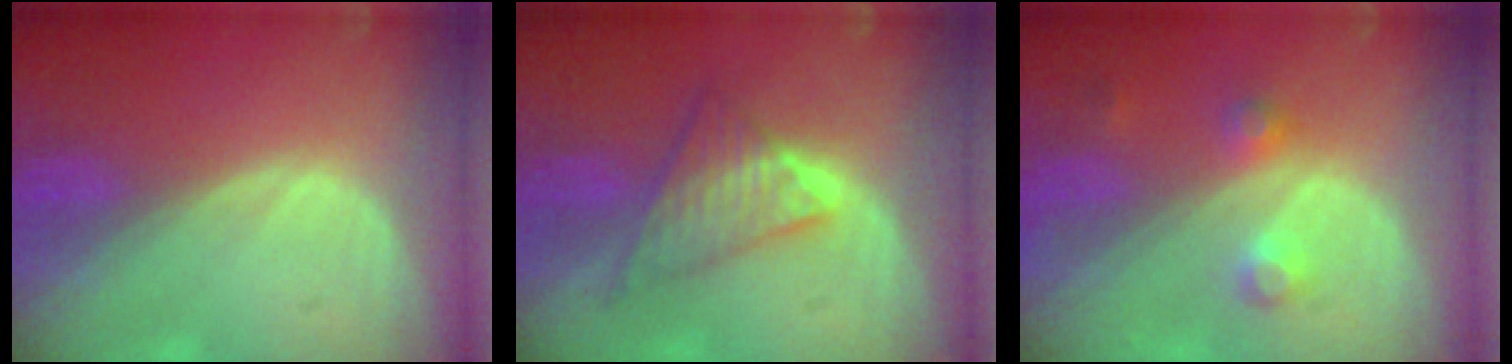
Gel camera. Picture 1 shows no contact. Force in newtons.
{"total": 6.3, "press": 6.2, "slide": 1.4}
{"total": 3.6, "press": 3.4, "slide": 1.1}